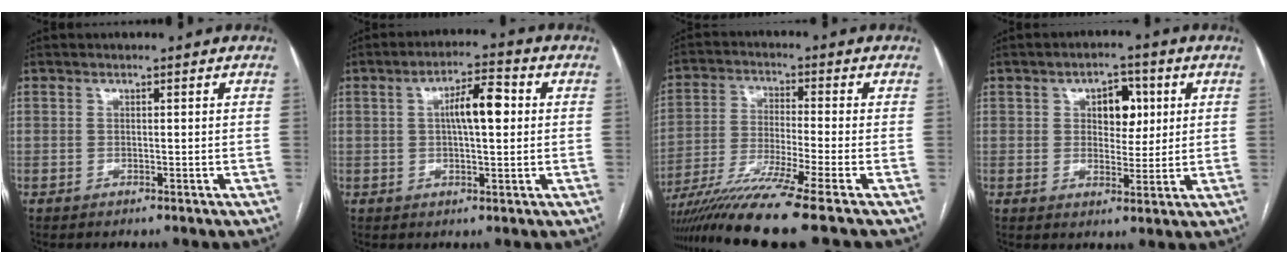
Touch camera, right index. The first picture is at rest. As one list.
[{"total": 6.9, "force": [1.1, 1.8, 6.6], "torque": [-0.115, 0.017, 0.017]}, {"total": 12.4, "force": [-9.5, -2.7, 7.4], "torque": [-0.132, -0.034, -0.165]}, {"total": 6.2, "force": [1.9, 3.6, 4.6], "torque": [-0.062, 0.014, 0.032]}]